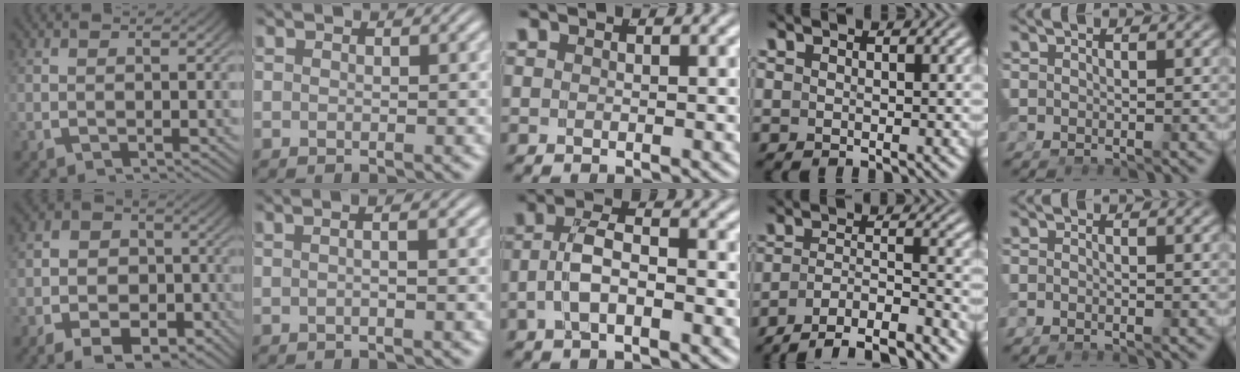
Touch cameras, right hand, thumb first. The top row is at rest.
{"thumb": {"total": 7.3, "force": [-2.7, 5.5, 3.9], "torque": [-0.065, -0.026, -0.040]}, "index": {"total": 1.6, "force": [-0.3, 0.1, 1.5], "torque": [-0.020, 0.006, -0.009]}, "middle": {"total": 3.6, "force": [-1.2, 1.7, 3.0], "torque": [-0.055, -0.001, -0.023]}, "ring": {"total": 8.3, "force": [-6.9, 3.5, 3.1], "torque": [-0.059, -0.032, -0.102]}, "little": {"total": 1.7, "force": [-1.0, 1.1, 0.8], "torque": [-0.029, -0.005, -0.020]}}